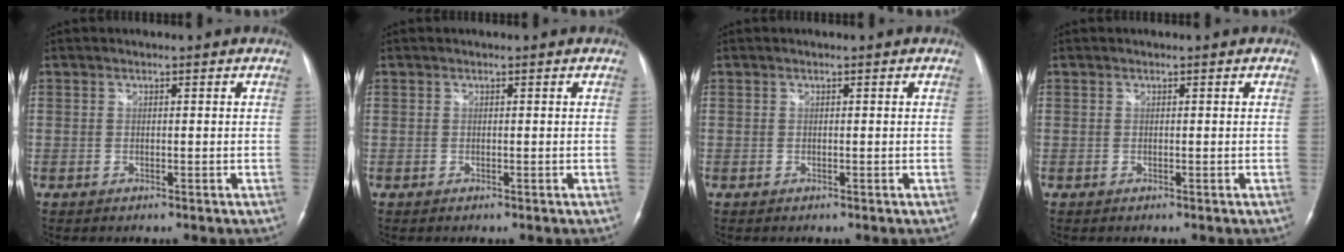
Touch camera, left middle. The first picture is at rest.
{"total": 0.0}
{"total": 0.0}
{"total": 0.0}